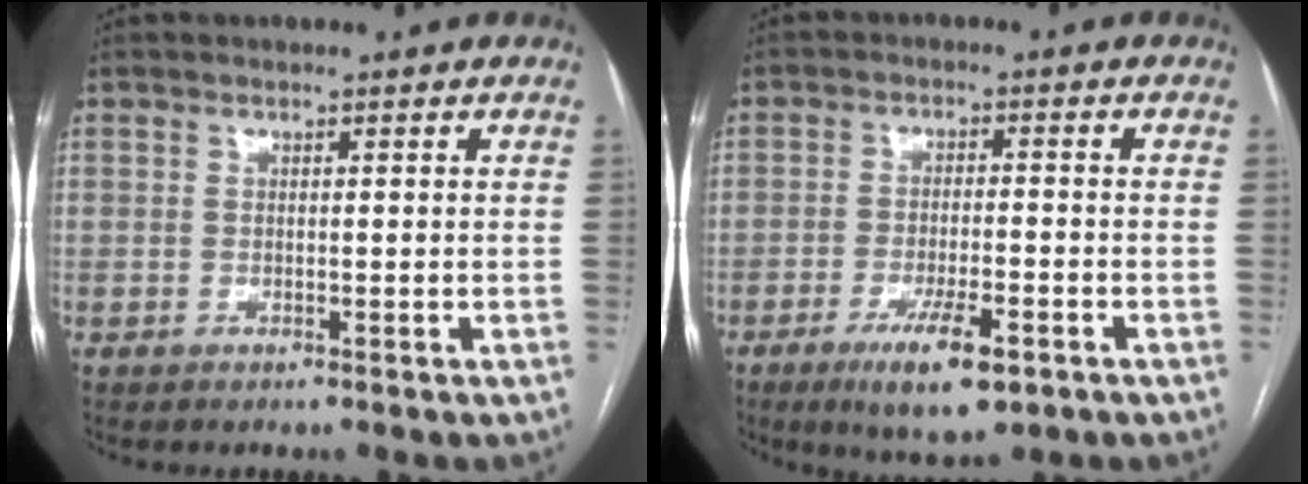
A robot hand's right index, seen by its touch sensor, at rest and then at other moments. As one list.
[{"total": 8.4, "force": [-4.7, 1.8, 6.8], "torque": [-0.120, -0.015, -0.071]}]